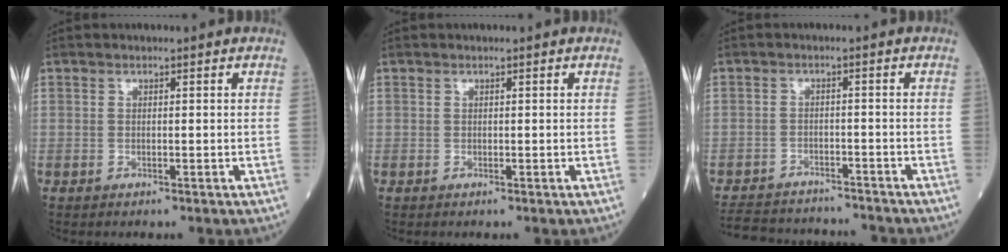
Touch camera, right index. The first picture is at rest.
{"total": 0.0}
{"total": 11.4, "force": [-10.9, 2.7, 2.3], "torque": [-0.043, 0.009, -0.151]}